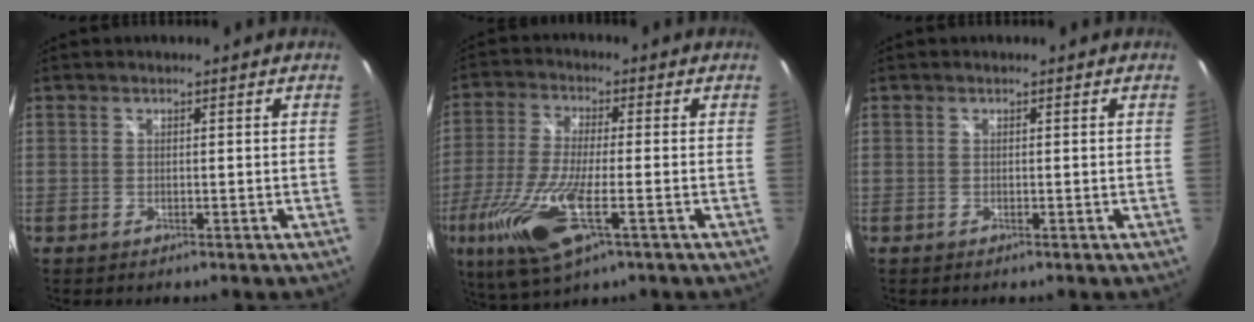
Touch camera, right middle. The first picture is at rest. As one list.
[{"total": 15.1, "force": [-6.2, 4.5, 13.0], "torque": [-0.282, -0.038, -0.117]}, {"total": 0.0}]